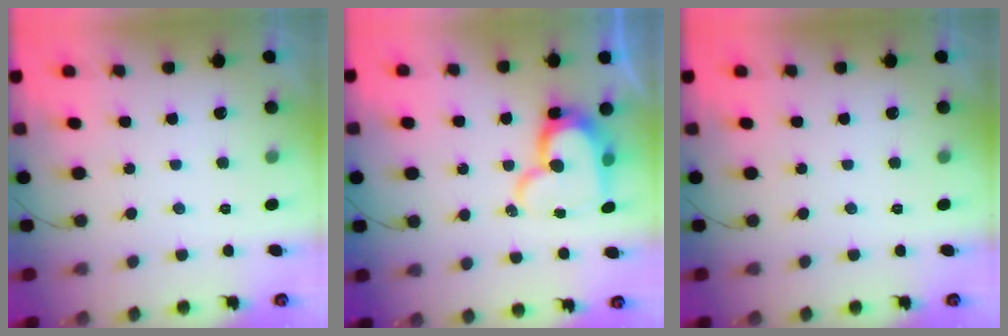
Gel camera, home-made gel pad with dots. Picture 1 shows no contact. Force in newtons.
{"total": 14.4, "press": 14.4, "slide": 1.1}
{"total": 0.0}